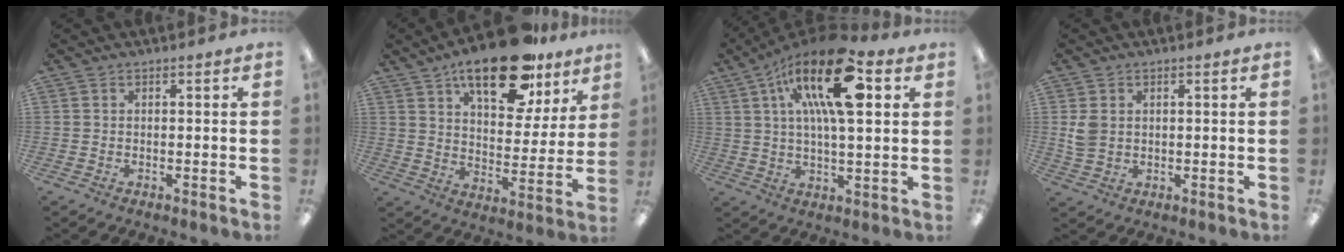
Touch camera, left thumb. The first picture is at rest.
{"total": 21.8, "force": [14.3, 9.3, 13.5], "torque": [-0.199, -0.071, 0.237]}
{"total": 21.0, "force": [8.5, 8.0, 17.5], "torque": [-0.289, -0.018, 0.133]}
{"total": 4.1, "force": [0.7, 3.2, 2.4], "torque": [-0.042, 0.003, 0.013]}